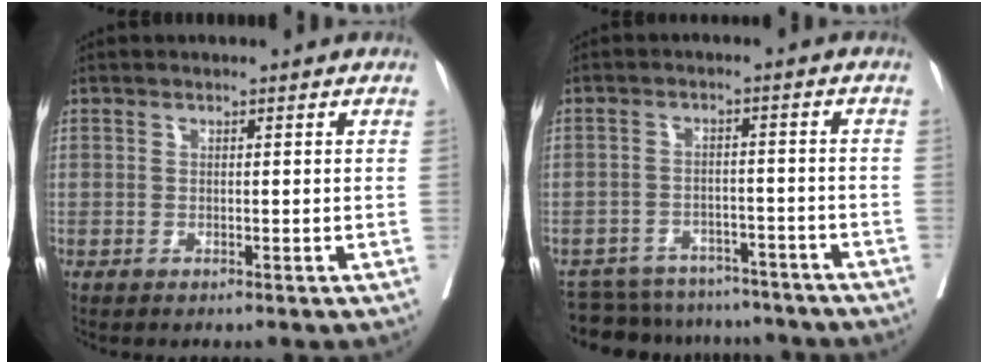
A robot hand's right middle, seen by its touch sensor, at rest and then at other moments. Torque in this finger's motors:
{"motor_torque": [-0.64, -0.55, -0.05, -0.02]}